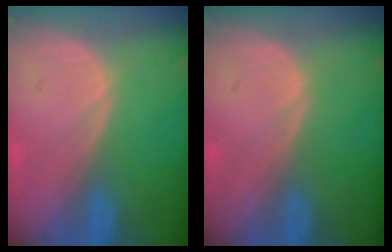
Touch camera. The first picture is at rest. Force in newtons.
{"total": 0.0}